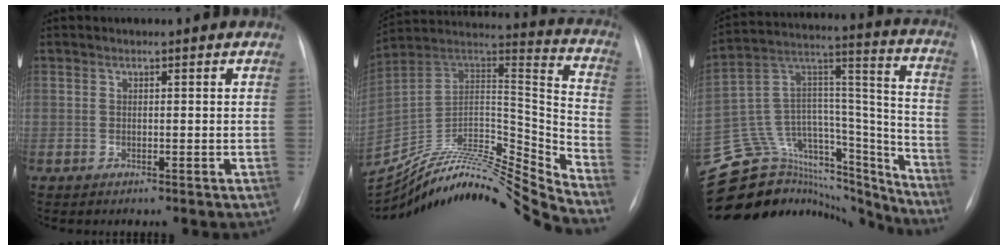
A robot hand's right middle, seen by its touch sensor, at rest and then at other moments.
{"total": 27.8, "force": [-25.9, -0.4, 10.0], "torque": [-0.162, 0.006, -0.415]}
{"total": 31.2, "force": [-28.5, 9.1, 9.0], "torque": [-0.145, 0.038, -0.429]}